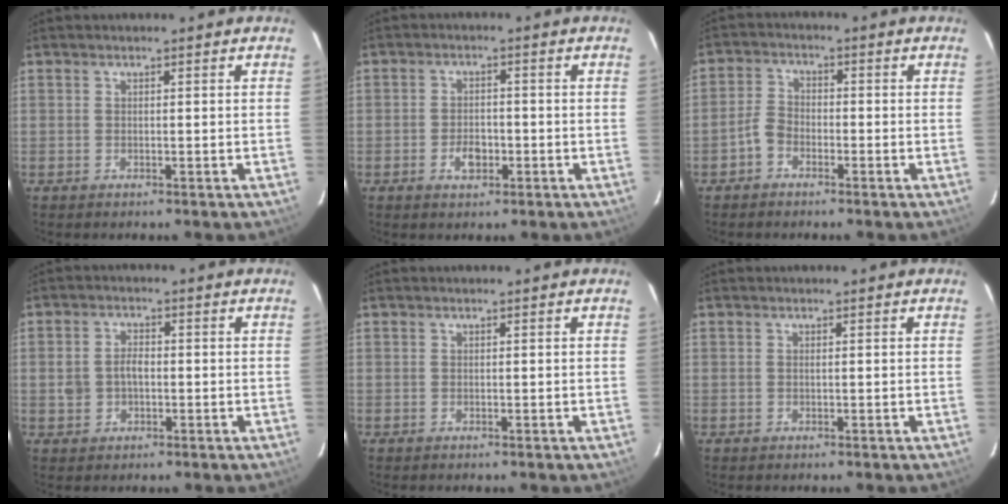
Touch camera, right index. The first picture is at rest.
{"total": 3.8, "force": [-1.6, 2.4, 2.5], "torque": [-0.048, 0.001, -0.025]}
{"total": 3.4, "force": [-2.1, 2.2, 1.5], "torque": [-0.030, 0.013, -0.041]}
{"total": 4.0, "force": [-0.5, 2.9, 2.6], "torque": [-0.050, 0.008, -0.004]}
{"total": 0.0}
{"total": 0.0}